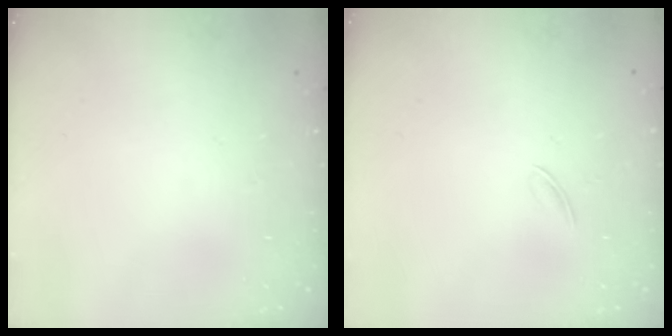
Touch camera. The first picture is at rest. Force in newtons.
{"total": 1.6, "press": 1.5, "slide": 0.5}